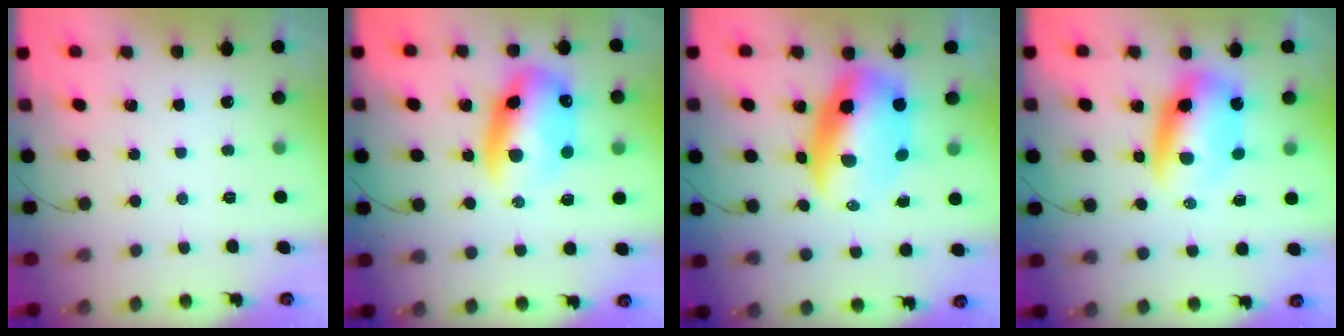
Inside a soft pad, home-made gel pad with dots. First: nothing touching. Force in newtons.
{"total": 12.9, "press": 12.5, "slide": 3.3}
{"total": 12.5, "press": 12.0, "slide": 3.4}
{"total": 9.4, "press": 9.0, "slide": 2.6}